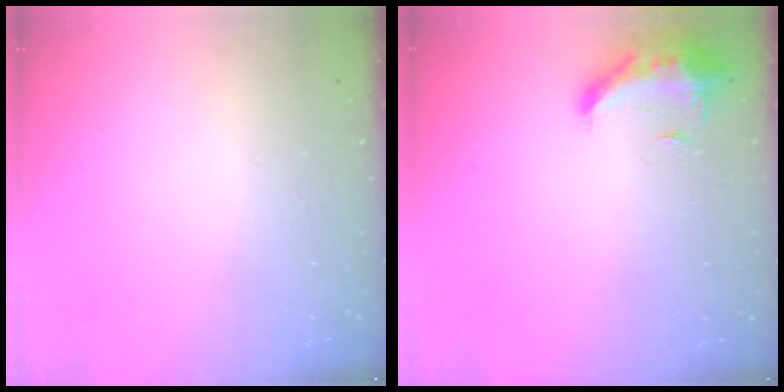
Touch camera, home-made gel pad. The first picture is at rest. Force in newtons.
{"total": 12.6, "press": 10.6, "slide": 6.9}